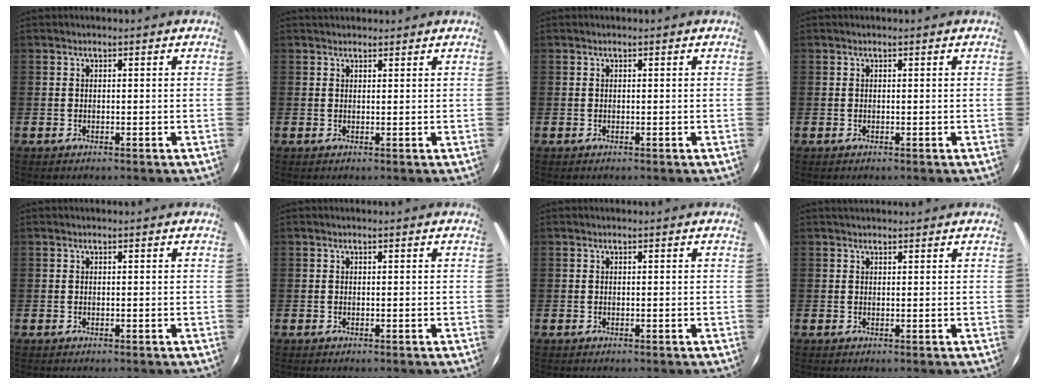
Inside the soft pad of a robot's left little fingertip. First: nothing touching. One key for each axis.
{"total": 1.1, "fx": 1.0, "fy": 0.4, "fz": -0.1, "tx": 0.008, "ty": 0.000, "tz": 0.019}
{"total": 0.0}
{"total": 0.0}
{"total": 0.0}
{"total": 0.0}
{"total": 0.0}
{"total": 0.8, "fx": 0.8, "fy": 0.3, "fz": 0.1, "tx": 0.007, "ty": -0.001, "tz": 0.013}